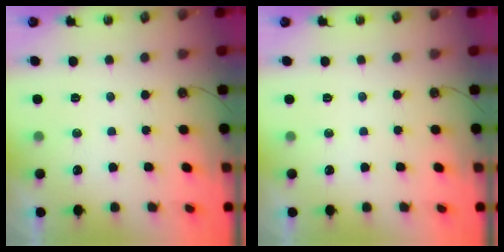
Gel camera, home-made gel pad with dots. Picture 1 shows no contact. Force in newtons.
{"total": 0.0}